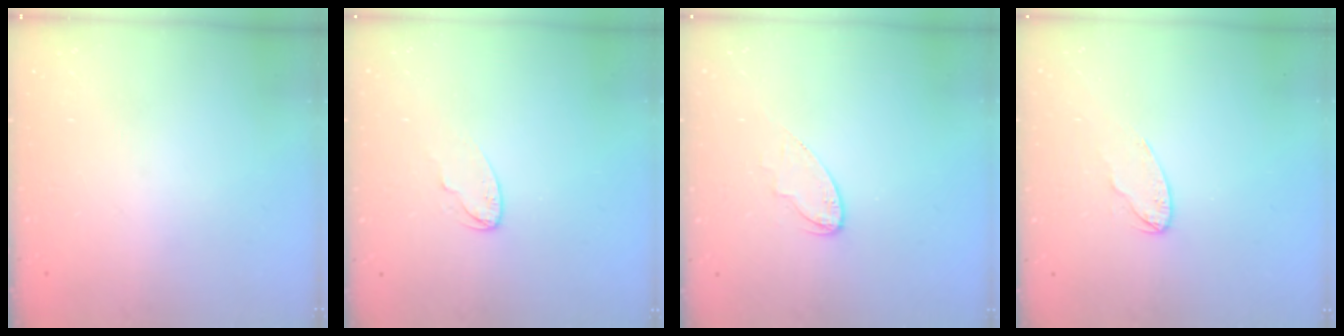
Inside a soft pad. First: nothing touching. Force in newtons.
{"total": 3.7, "press": 3.7, "slide": 0.3}
{"total": 5.3, "press": 5.3, "slide": 0.5}
{"total": 6.1, "press": 6.1, "slide": 0.5}